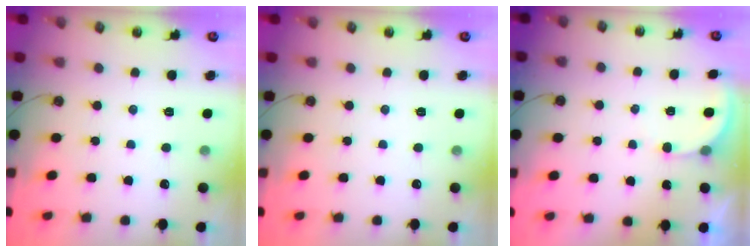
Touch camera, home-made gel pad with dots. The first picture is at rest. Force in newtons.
{"total": 0.0}
{"total": 2.7, "press": 2.7, "slide": 0.2}